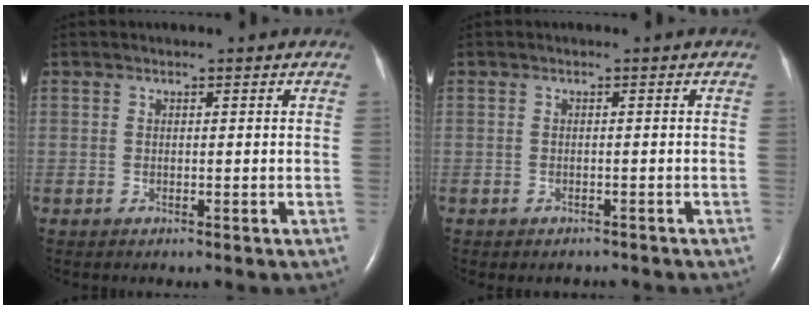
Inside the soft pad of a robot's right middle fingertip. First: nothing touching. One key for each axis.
{"total": 1.8, "fx": -1.6, "fy": 0.7, "fz": 0.2, "tx": -0.008, "ty": -0.001, "tz": -0.020}